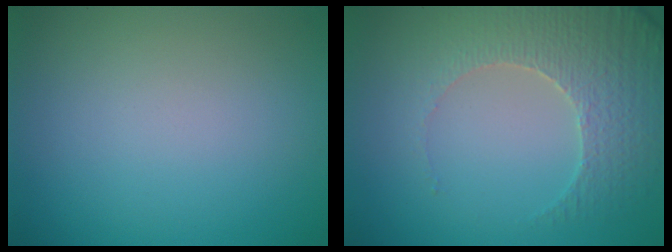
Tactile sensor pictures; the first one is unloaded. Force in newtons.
{"total": 4.1, "press": 4.1, "slide": 0.4}